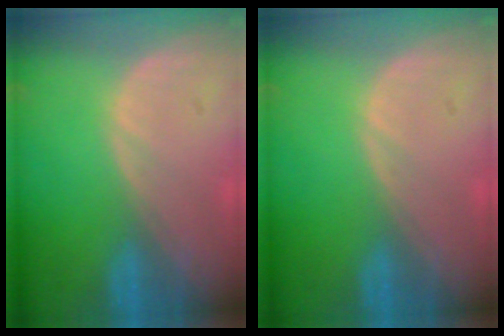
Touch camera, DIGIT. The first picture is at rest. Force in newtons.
{"total": 0.0}